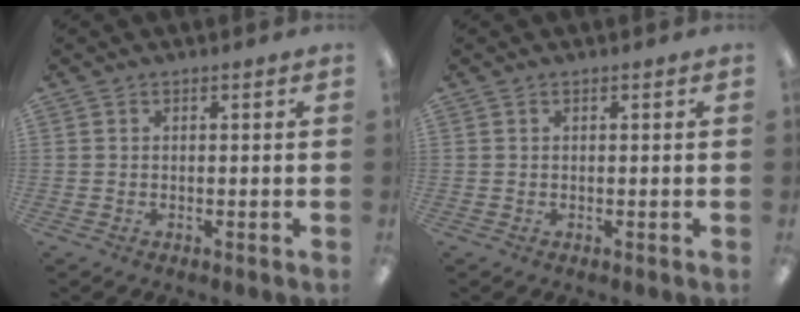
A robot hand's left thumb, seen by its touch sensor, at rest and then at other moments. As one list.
[{"total": 0.0}]